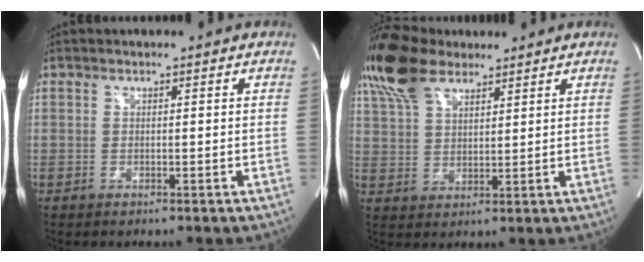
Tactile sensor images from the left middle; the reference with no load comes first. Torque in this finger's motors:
{"motor_torque": [1.10, -1.04, 0.15, 0.08]}